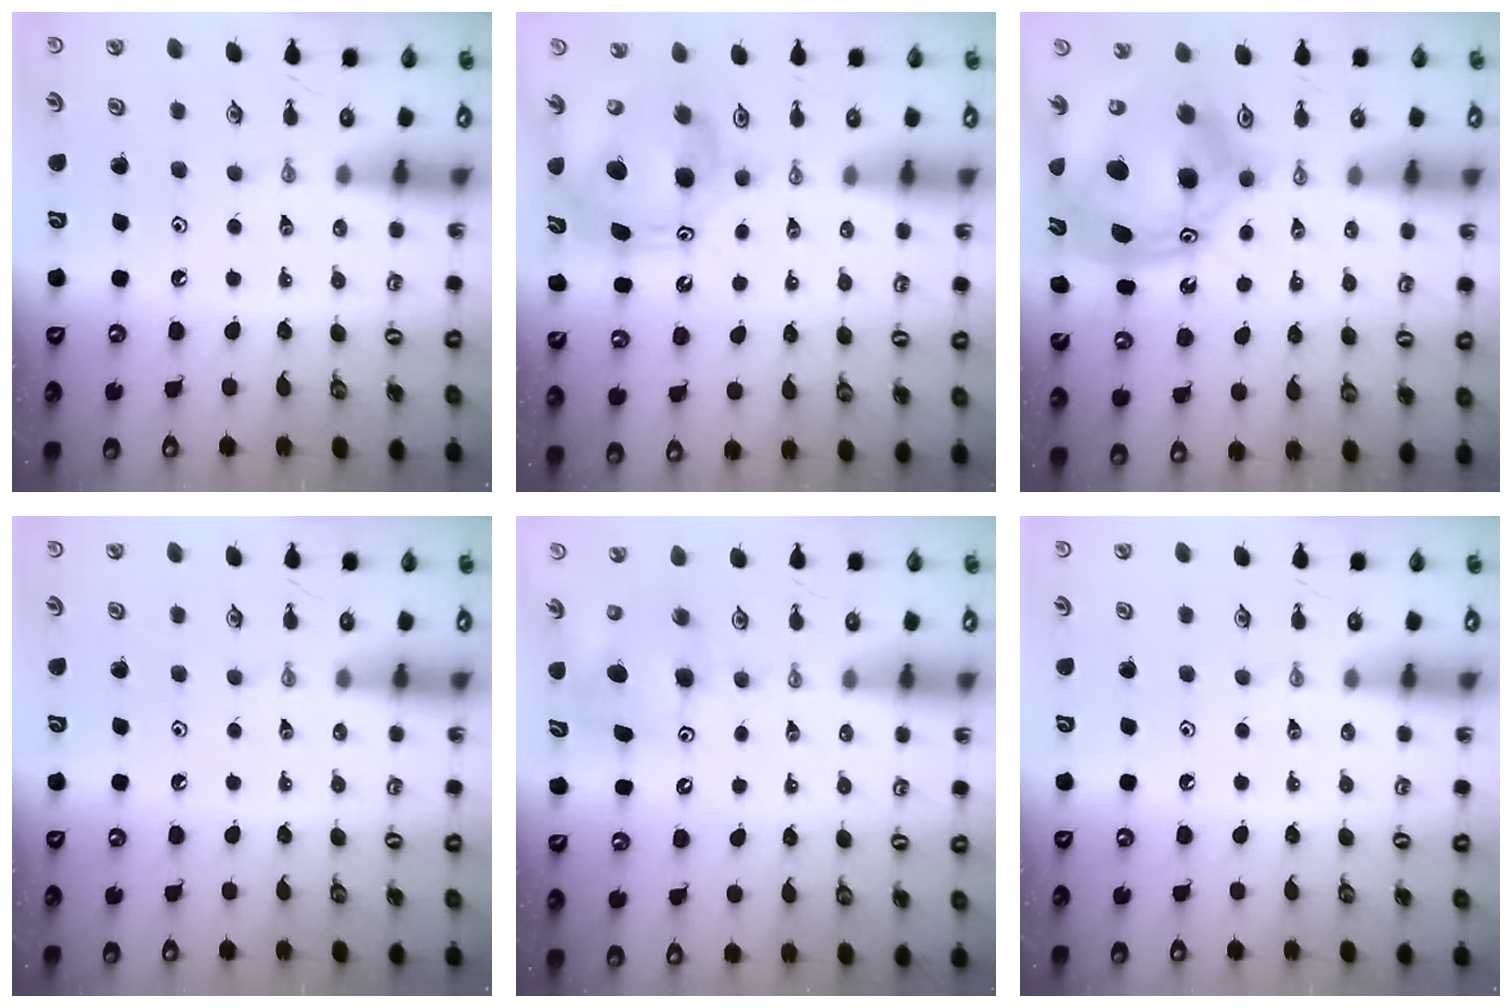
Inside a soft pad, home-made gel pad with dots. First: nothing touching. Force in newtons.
{"total": 12.5, "press": 12.4, "slide": 1.2}
{"total": 19.1, "press": 19.1, "slide": 1.3}
{"total": 0.0}
{"total": 8.3, "press": 8.0, "slide": 2.0}
{"total": 0.0}